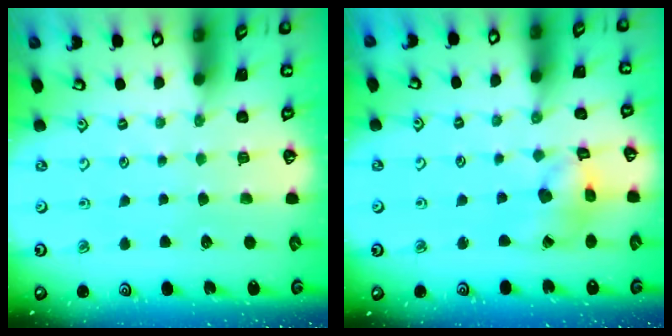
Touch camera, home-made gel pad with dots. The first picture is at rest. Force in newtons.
{"total": 9.3, "press": 9.3, "slide": 1.0}